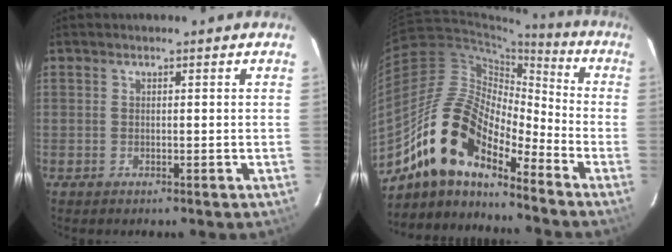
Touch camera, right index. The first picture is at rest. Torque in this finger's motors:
{"motor_torque": [0.73, -0.77, 1.05, 0.21]}